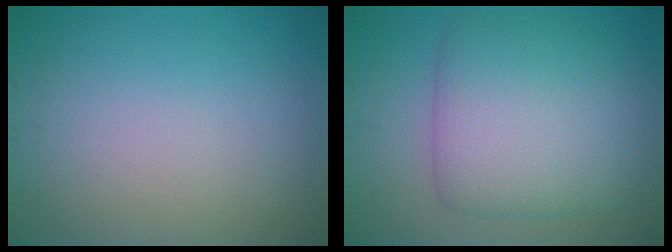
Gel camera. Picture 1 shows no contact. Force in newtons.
{"total": 8.2, "press": 8.2, "slide": 0.2}